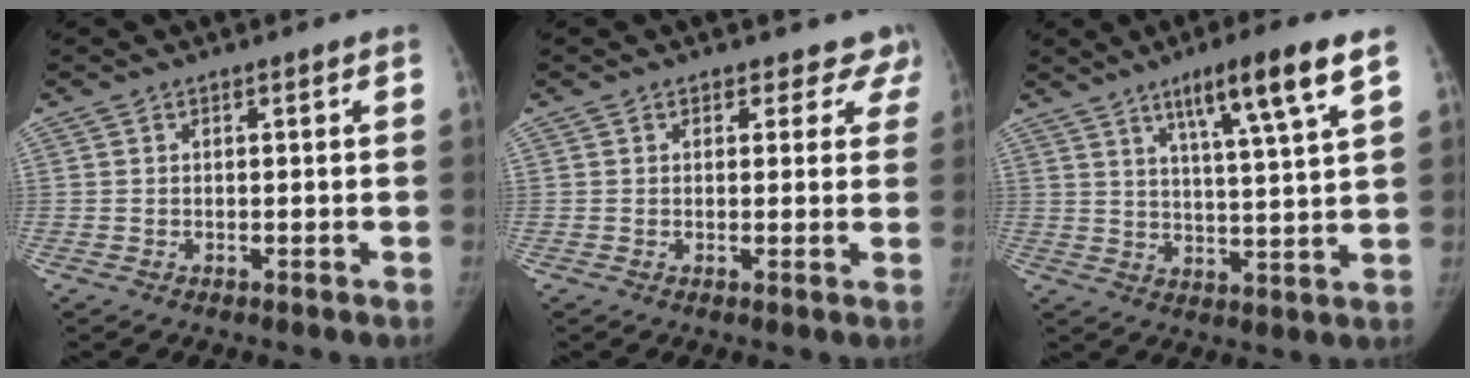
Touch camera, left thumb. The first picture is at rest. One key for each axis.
{"total": 5.1, "fx": 4.1, "fy": 2.9, "fz": -0.3, "tx": 0.053, "ty": -0.016, "tz": 0.021}
{"total": 11.7, "fx": 6.7, "fy": 0.6, "fz": 9.6, "tx": -0.157, "ty": -0.028, "tz": 0.107}